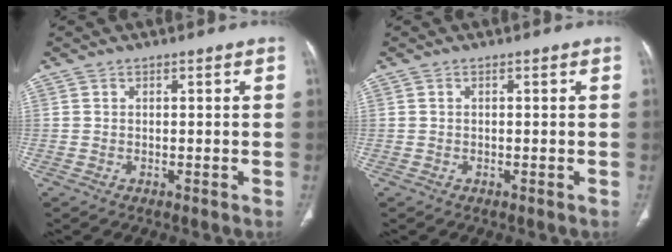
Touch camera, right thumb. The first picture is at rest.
{"total": 0.0}